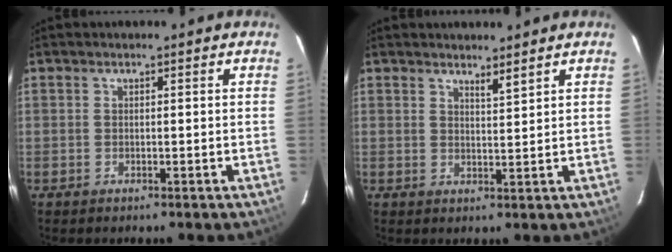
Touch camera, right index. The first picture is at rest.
{"total": 2.0, "force": [1.8, -0.1, 1.0], "torque": [-0.017, -0.006, 0.028]}